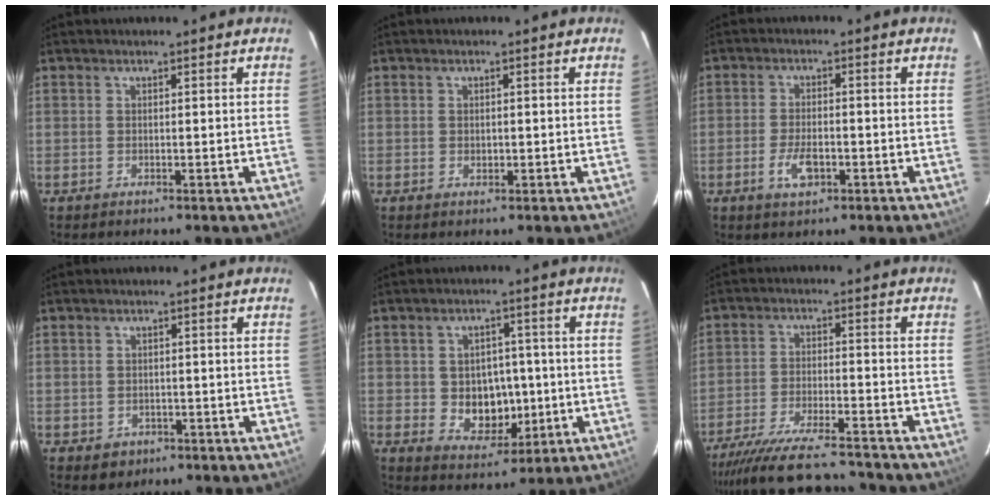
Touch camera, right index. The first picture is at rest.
{"total": 0.9, "force": [0.0, 0.8, 0.5], "torque": [-0.006, 0.002, 0.001]}
{"total": 5.1, "force": [-2.1, 2.5, 3.9], "torque": [-0.085, -0.004, -0.036]}
{"total": 3.3, "force": [-0.9, 3.1, 0.6], "torque": [-0.017, 0.001, -0.005]}
{"total": 8.6, "force": [-0.9, 7.1, 4.7], "torque": [-0.094, 0.007, 0.006]}
{"total": 18.6, "force": [-16.9, 2.8, 7.1], "torque": [-0.153, -0.018, -0.262]}